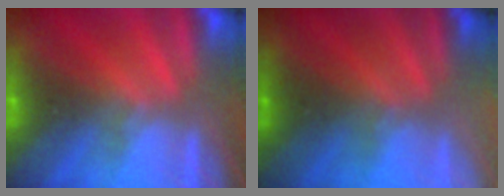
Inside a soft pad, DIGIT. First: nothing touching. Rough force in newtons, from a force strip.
{"total": 2.6}